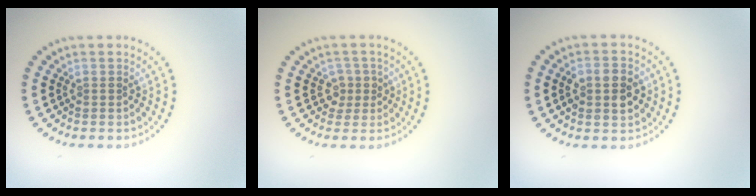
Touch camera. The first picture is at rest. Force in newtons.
{"total": 1.6, "press": 1.4, "slide": 0.9}
{"total": 3.7, "press": 3.7, "slide": 0.2}